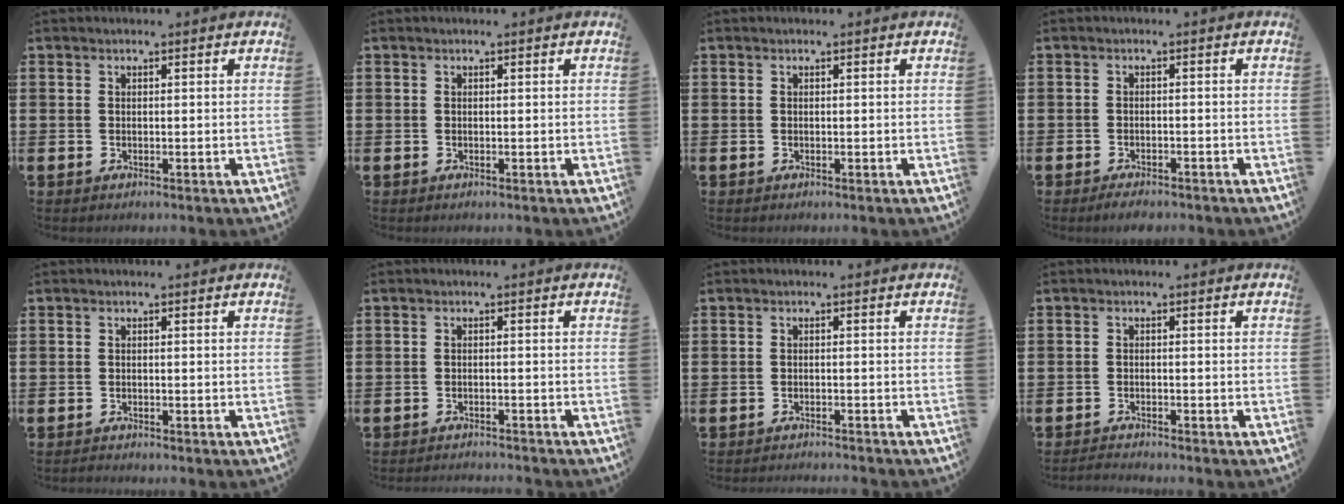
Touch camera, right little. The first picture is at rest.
{"total": 0.0}
{"total": 0.0}
{"total": 1.5, "force": [-1.4, 0.2, 0.4], "torque": [-0.011, 0.002, -0.028]}
{"total": 0.5, "force": [-0.5, 0.0, 0.0], "torque": [-0.001, -0.002, -0.011]}
{"total": 1.2, "force": [-1.2, -0.1, -0.1], "torque": [-0.001, 0.003, -0.025]}
{"total": 1.1, "force": [-1.0, -0.2, -0.1], "torque": [0.002, 0.002, -0.021]}
{"total": 1.1, "force": [-1.1, -0.1, 0.0], "torque": [-0.003, 0.000, -0.023]}